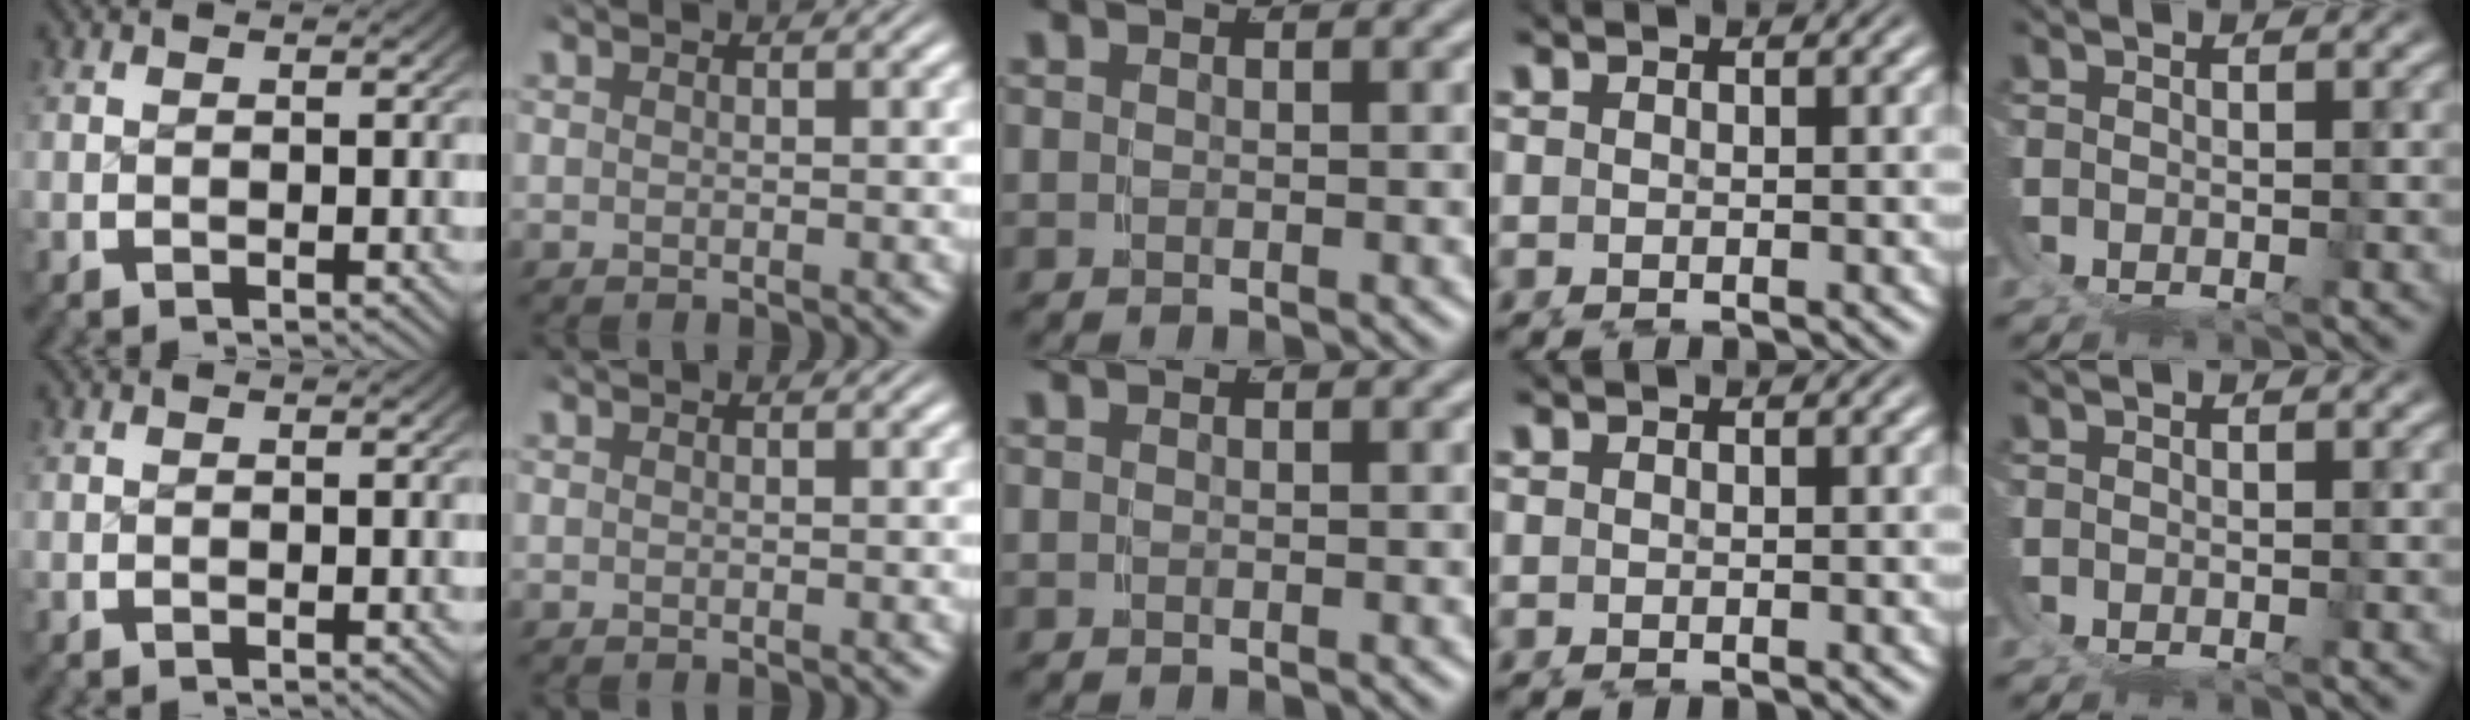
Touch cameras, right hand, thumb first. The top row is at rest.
{"middle": {"total": 0.7, "force": [0.1, -0.6, -0.4], "torque": [0.012, 0.007, -0.003]}}